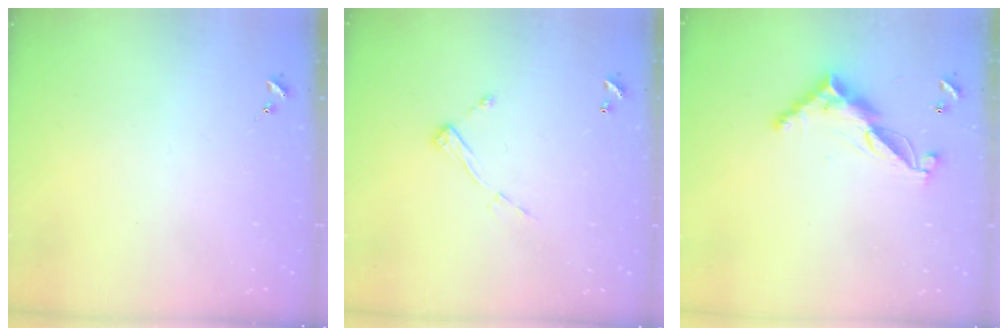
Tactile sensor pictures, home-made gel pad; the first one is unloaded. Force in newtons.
{"total": 6.9, "press": 6.9, "slide": 0.4}
{"total": 11.6, "press": 11.6, "slide": 0.4}